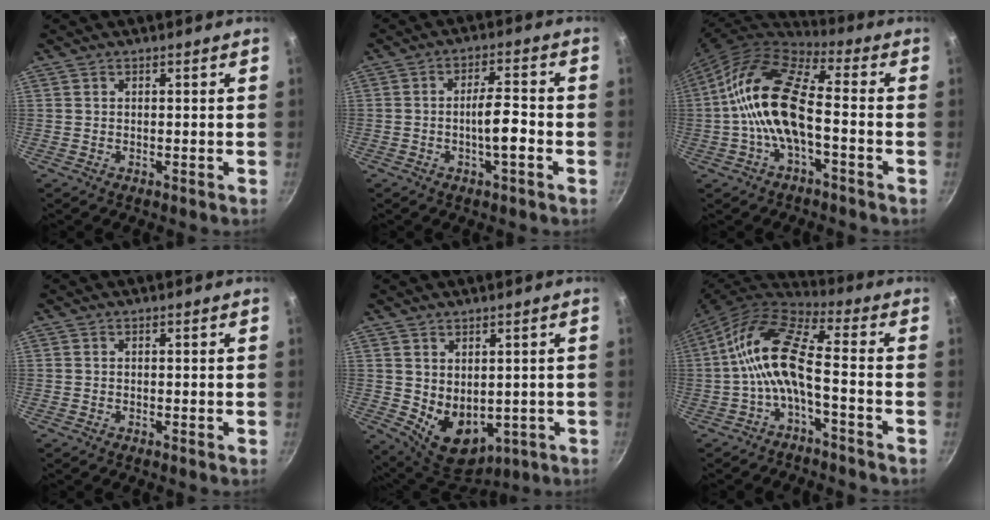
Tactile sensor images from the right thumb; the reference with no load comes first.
{"total": 6.0, "force": [-1.9, 1.5, 5.5], "torque": [-0.084, 0.021, -0.035]}
{"total": 15.0, "force": [-2.2, 6.5, 13.3], "torque": [-0.250, 0.038, -0.058]}
{"total": 0.0}
{"total": 9.8, "force": [0.5, 6.9, 6.9], "torque": [-0.080, -0.027, 0.034]}
{"total": 12.0, "force": [-2.7, 4.3, 10.9], "torque": [-0.231, 0.041, -0.063]}